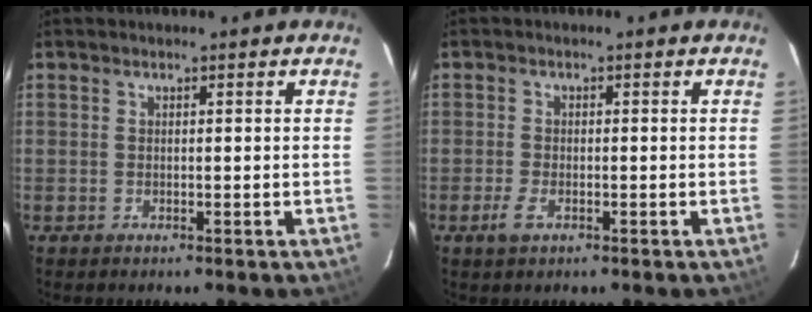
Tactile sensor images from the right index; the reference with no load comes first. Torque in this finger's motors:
{"motor_torque": [0.34, -0.29, 0.18, 0.04]}